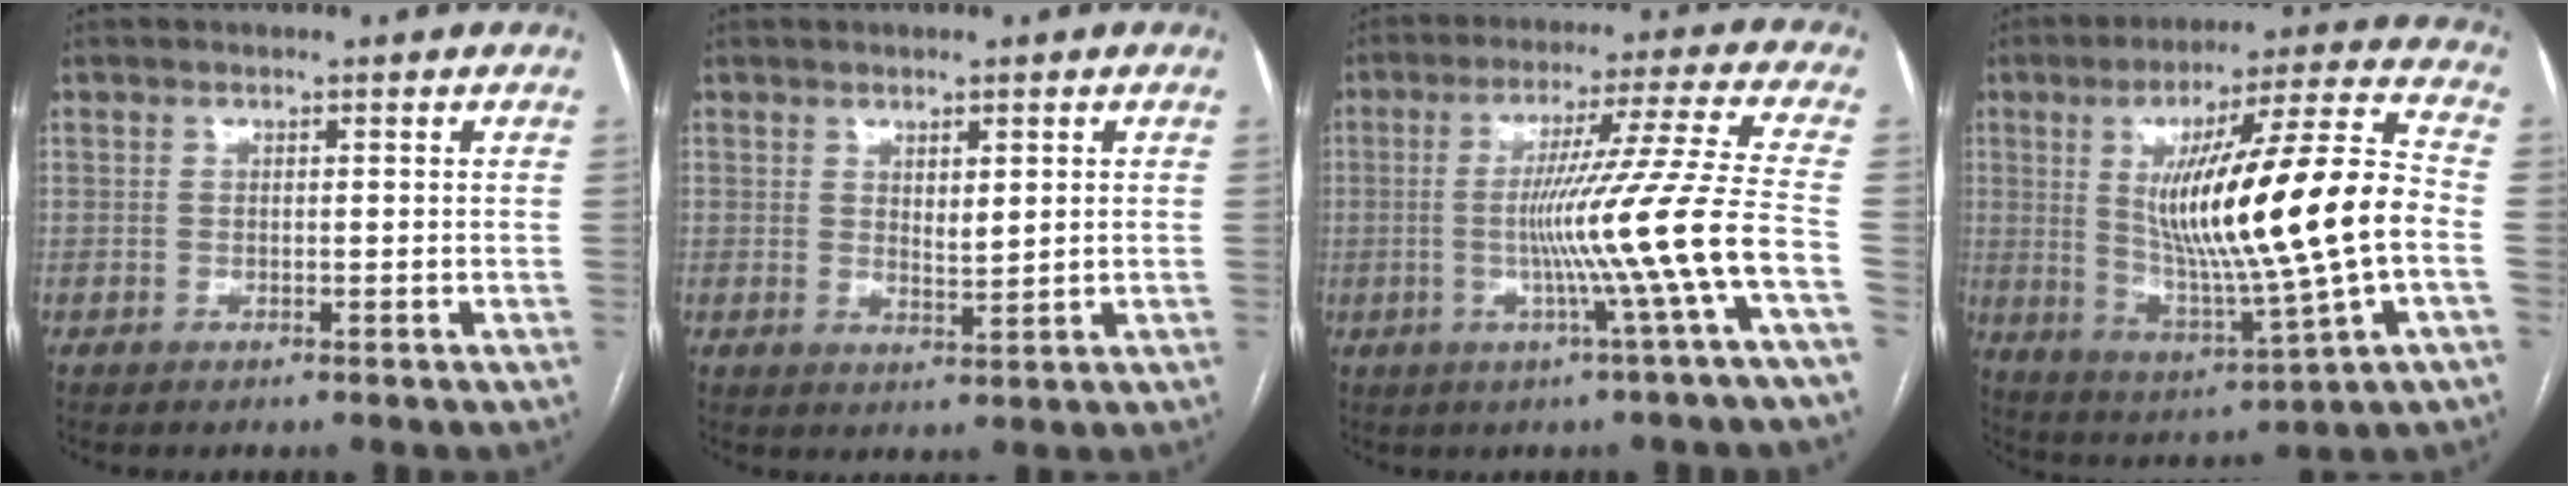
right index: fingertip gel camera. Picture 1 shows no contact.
{"total": 2.8, "force": [0.8, 0.8, 2.6], "torque": [-0.045, -0.007, 0.017]}
{"total": 13.2, "force": [-3.5, -3.7, 12.2], "torque": [-0.203, -0.006, -0.058]}
{"total": 21.3, "force": [-0.5, 0.9, 21.3], "torque": [-0.364, -0.003, -0.006]}